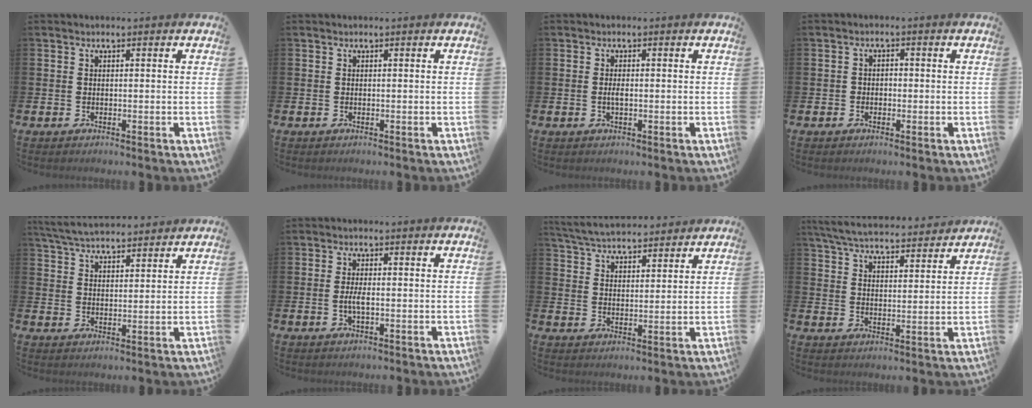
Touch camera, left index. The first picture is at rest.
{"total": 0.0}
{"total": 1.2, "force": [-0.2, 0.4, 1.1], "torque": [-0.014, -0.002, -0.006]}
{"total": 1.4, "force": [-0.7, 1.1, 0.5], "torque": [-0.003, 0.002, -0.018]}
{"total": 5.4, "force": [5.3, 0.7, 0.9], "torque": [-0.039, -0.024, 0.096]}
{"total": 2.2, "force": [-0.3, 0.7, 2.1], "torque": [-0.030, -0.003, -0.008]}
{"total": 5.5, "force": [5.4, 0.9, 0.6], "torque": [-0.035, -0.027, 0.096]}
{"total": 6.3, "force": [6.1, 1.0, 1.3], "torque": [-0.052, -0.035, 0.108]}